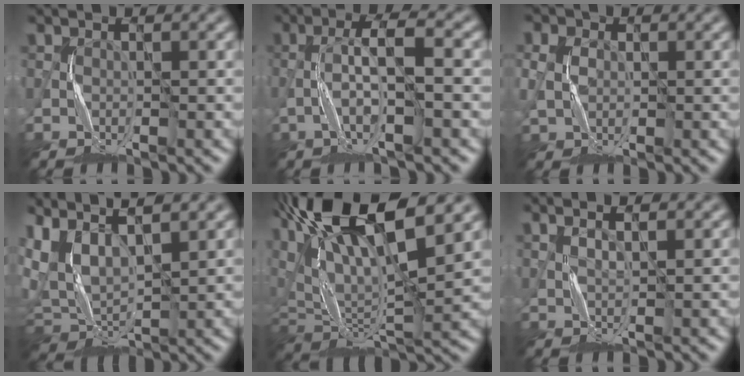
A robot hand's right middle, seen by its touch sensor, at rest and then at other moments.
{"total": 3.8, "force": [-0.7, 0.8, 3.7], "torque": [-0.074, 0.013, -0.021]}
{"total": 3.5, "force": [0.8, 3.0, 1.7], "torque": [-0.035, 0.007, 0.004]}
{"total": 6.0, "force": [3.8, 2.4, 3.9], "torque": [-0.100, 0.004, 0.072]}
{"total": 14.8, "force": [8.7, 5.2, 10.8], "torque": [-0.220, 0.026, 0.164]}
{"total": 1.8, "force": [1.6, 0.3, 0.9], "torque": [-0.009, -0.003, 0.015]}